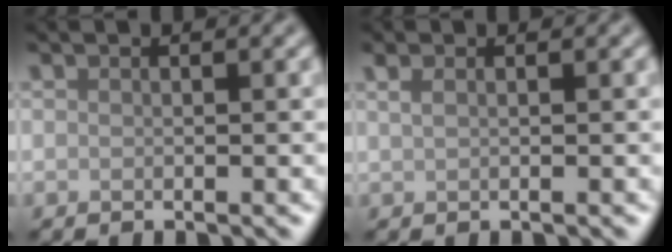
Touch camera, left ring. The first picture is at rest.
{"total": 1.1, "force": [0.6, 0.5, 0.8], "torque": [-0.018, -0.001, 0.012]}